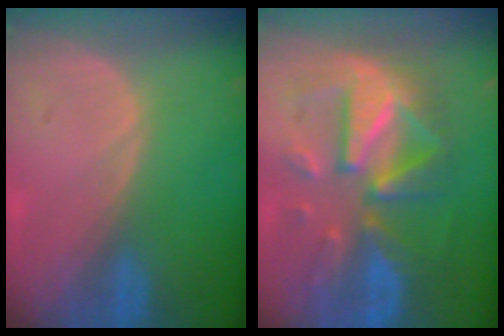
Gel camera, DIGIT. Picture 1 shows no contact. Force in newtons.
{"total": 11.8, "press": 11.7, "slide": 1.2}